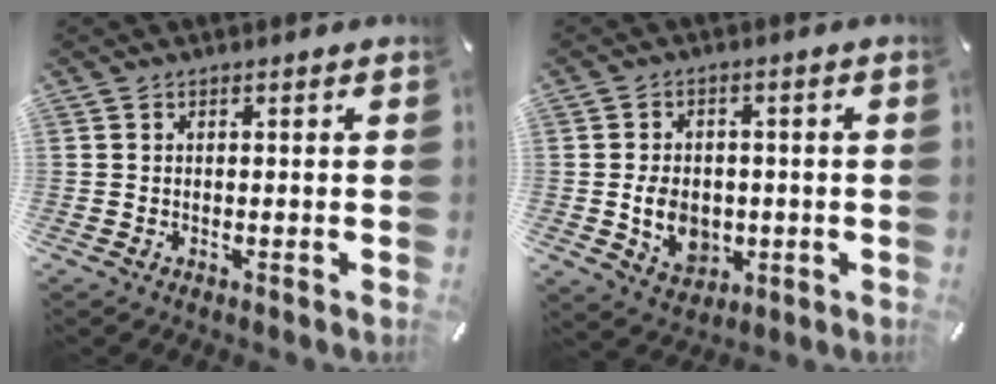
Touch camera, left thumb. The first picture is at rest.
{"total": 8.7, "force": [-1.3, 7.0, 5.0], "torque": [-0.101, 0.009, -0.022]}